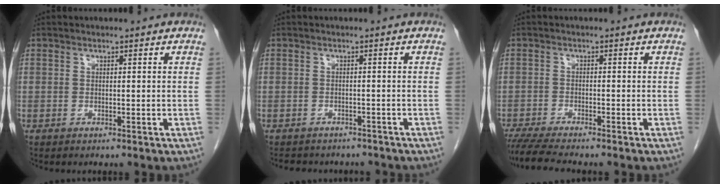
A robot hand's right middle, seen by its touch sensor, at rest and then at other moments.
{"total": 7.5, "force": [-6.6, 3.0, 1.7], "torque": [-0.029, 0.002, -0.075]}
{"total": 6.5, "force": [-5.7, -0.2, 3.0], "torque": [-0.049, -0.021, -0.097]}